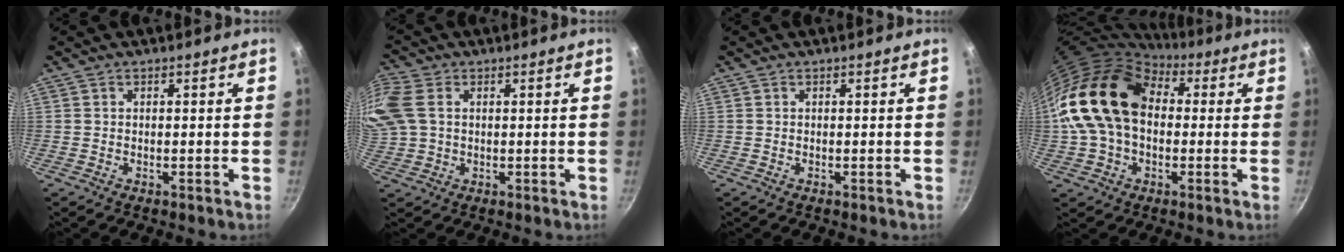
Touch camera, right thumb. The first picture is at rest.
{"total": 8.5, "force": [1.8, 6.2, 5.6], "torque": [-0.124, 0.012, 0.035]}
{"total": 0.0}
{"total": 19.7, "force": [1.8, 14.1, 13.7], "torque": [-0.238, 0.040, 0.022]}